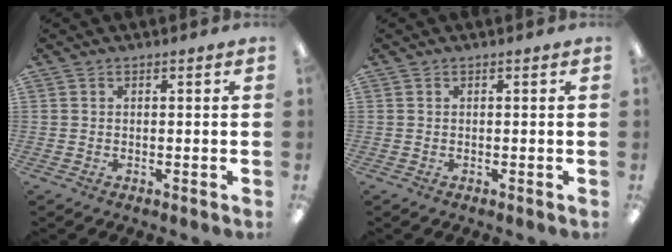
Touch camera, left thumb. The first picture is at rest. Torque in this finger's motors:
{"motor_torque": [0.00, 0.00, 0.00, 0.00, 0.00]}